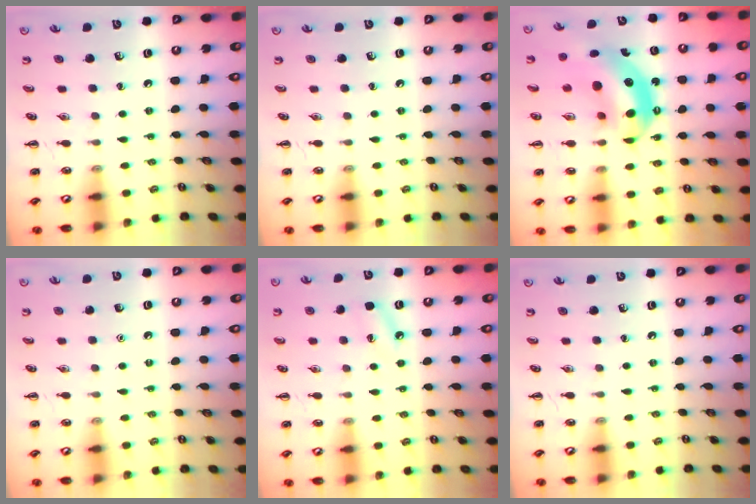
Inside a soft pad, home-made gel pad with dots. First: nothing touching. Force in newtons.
{"total": 0.0}
{"total": 10.2, "press": 9.9, "slide": 2.5}
{"total": 1.6, "press": 1.5, "slide": 0.1}
{"total": 4.5, "press": 4.3, "slide": 1.4}
{"total": 0.0}